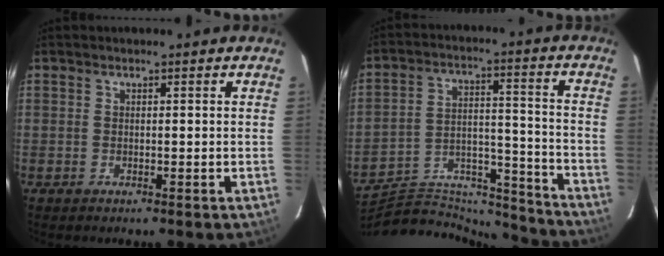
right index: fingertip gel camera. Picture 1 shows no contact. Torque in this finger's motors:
{"motor_torque": [-1.02, -1.04, -0.43, -0.14]}